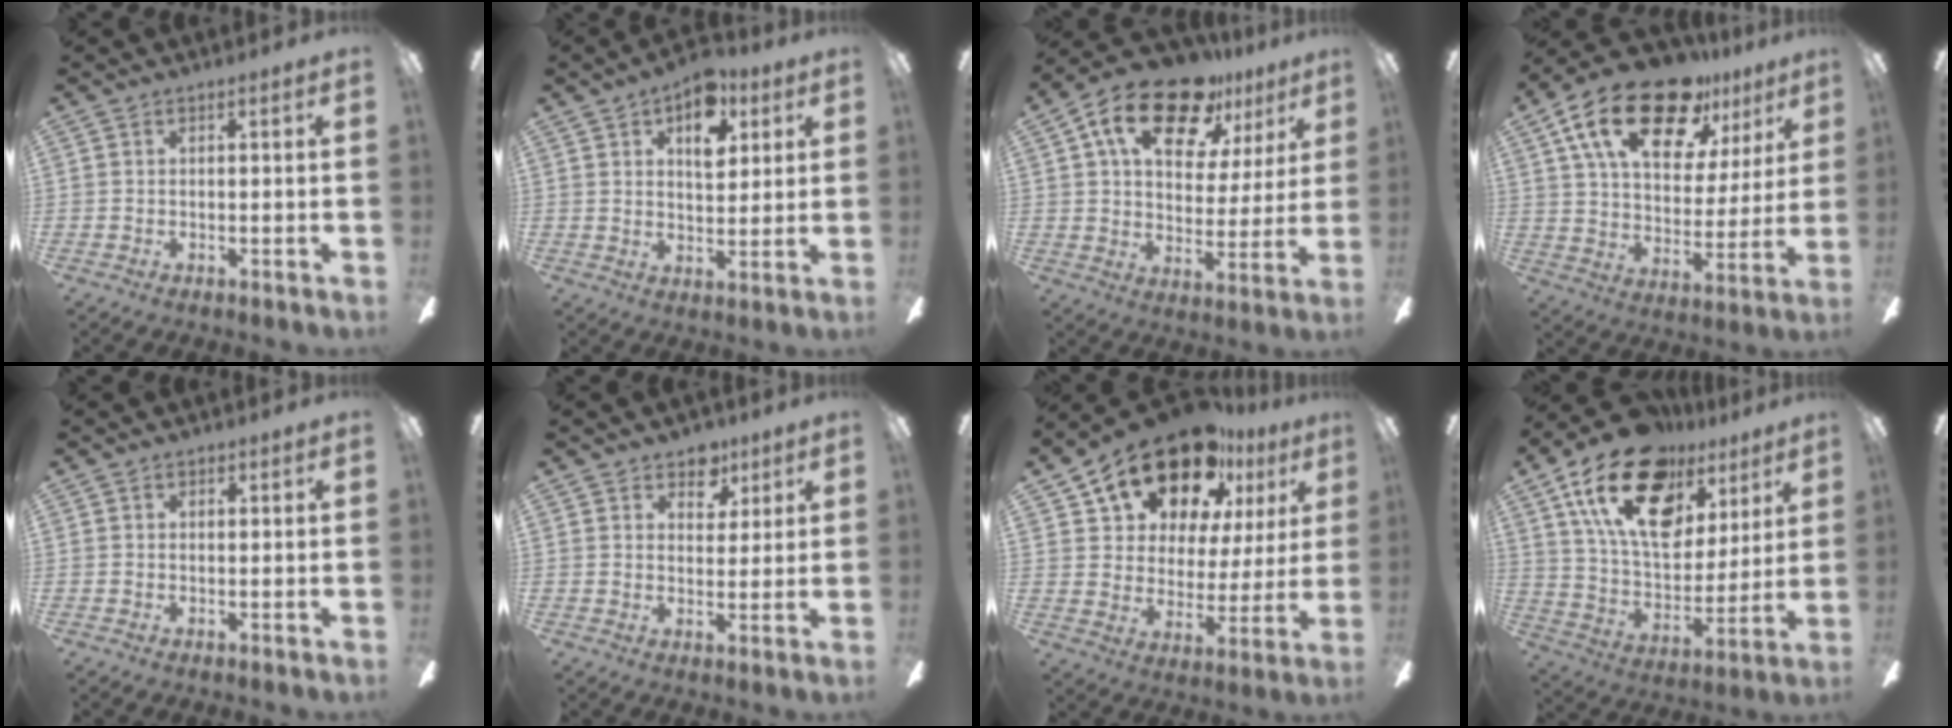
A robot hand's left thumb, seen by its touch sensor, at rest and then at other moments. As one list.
[{"total": 10.7, "force": [5.2, 6.0, 7.1], "torque": [-0.091, -0.010, 0.087]}, {"total": 18.1, "force": [11.2, 9.2, 10.9], "torque": [-0.182, -0.049, 0.194]}, {"total": 22.2, "force": [13.9, 10.6, 13.7], "torque": [-0.235, -0.066, 0.242]}, {"total": 0.7, "force": [0.5, 0.5, 0.1], "torque": [0.005, 0.000, 0.006]}, {"total": 6.7, "force": [4.4, 4.4, 2.4], "torque": [-0.014, -0.019, 0.074]}, {"total": 20.4, "force": [15.2, 9.9, 9.4], "torque": [-0.167, -0.096, 0.264]}, {"total": 24.3, "force": [12.9, 14.0, 15.1], "torque": [-0.264, -0.056, 0.231]}]